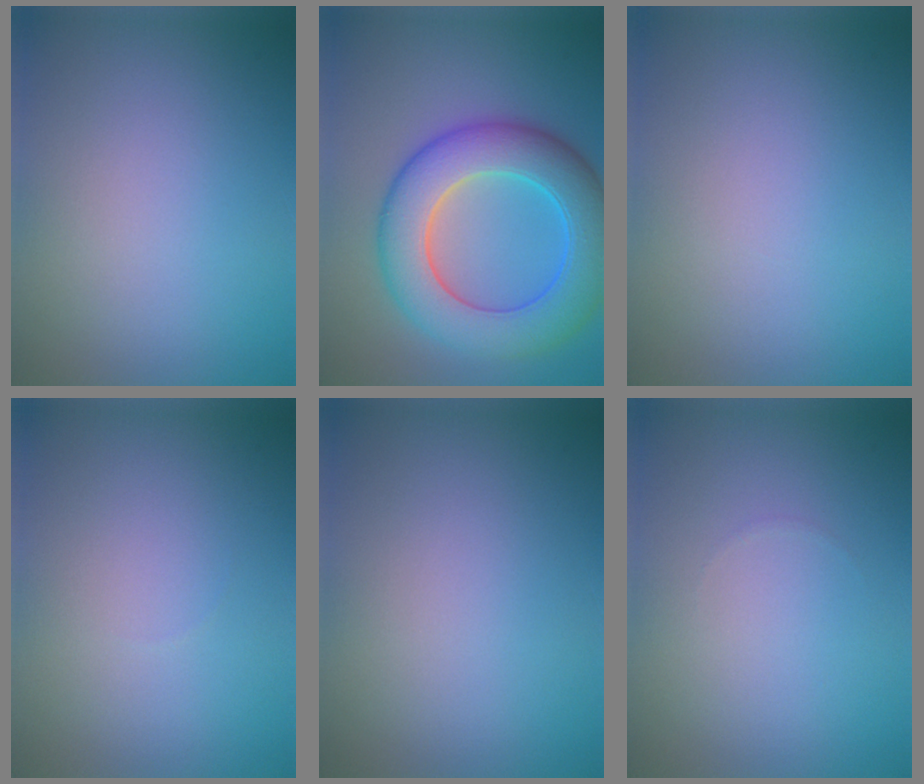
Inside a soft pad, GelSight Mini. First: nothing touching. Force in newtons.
{"total": 9.6, "press": 9.6, "slide": 0.2}
{"total": 0.0}
{"total": 0.0}
{"total": 0.0}
{"total": 0.0}